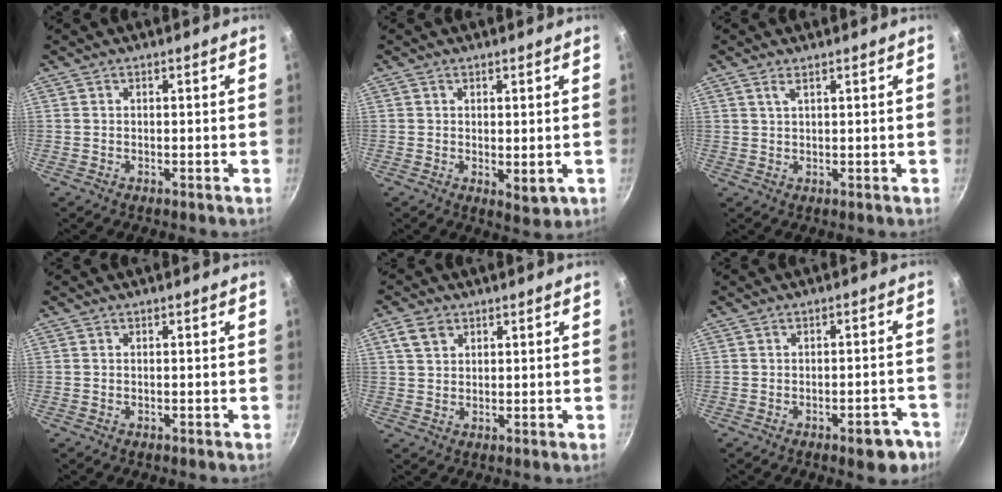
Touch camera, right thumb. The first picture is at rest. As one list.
[{"total": 3.4, "force": [0.2, 1.8, 2.8], "torque": [-0.040, -0.010, 0.005]}, {"total": 1.7, "force": [1.0, 0.6, 1.3], "torque": [-0.025, 0.000, 0.021]}, {"total": 0.0}, {"total": 4.2, "force": [2.1, 2.9, 2.2], "torque": [-0.030, 0.001, 0.038]}, {"total": 6.1, "force": [-3.5, 2.7, 4.2], "torque": [-0.026, 0.035, -0.034]}]